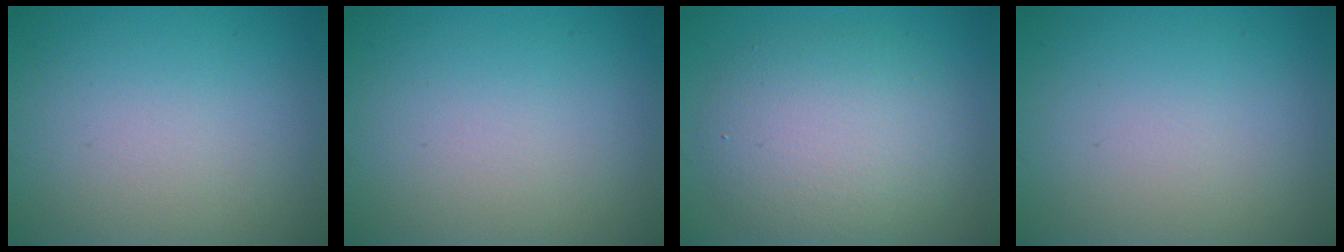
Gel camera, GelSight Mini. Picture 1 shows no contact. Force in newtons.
{"total": 0.0}
{"total": 6.0, "press": 6.0, "slide": 0.2}
{"total": 0.0}